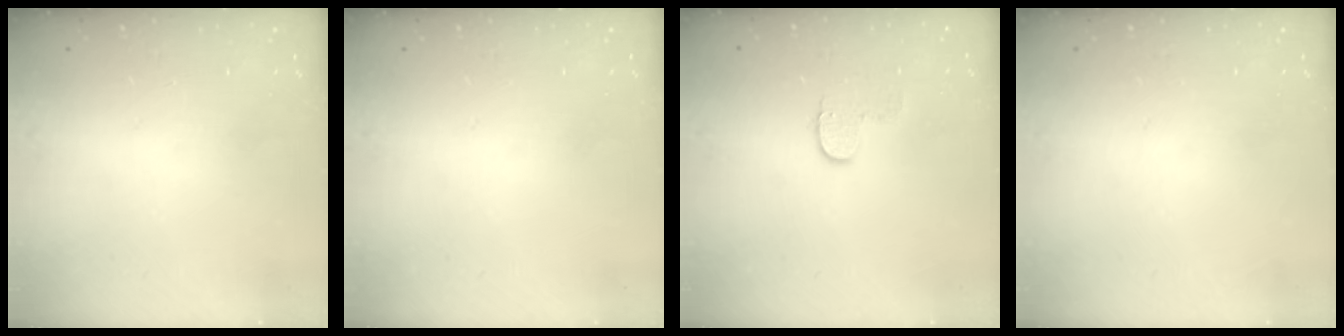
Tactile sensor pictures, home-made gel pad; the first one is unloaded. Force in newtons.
{"total": 0.0}
{"total": 5.2, "press": 5.1, "slide": 0.6}
{"total": 0.0}